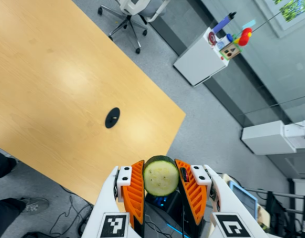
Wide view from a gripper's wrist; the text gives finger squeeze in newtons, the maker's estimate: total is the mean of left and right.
{"total": 10.4, "left": 10.0, "right": 10.9}